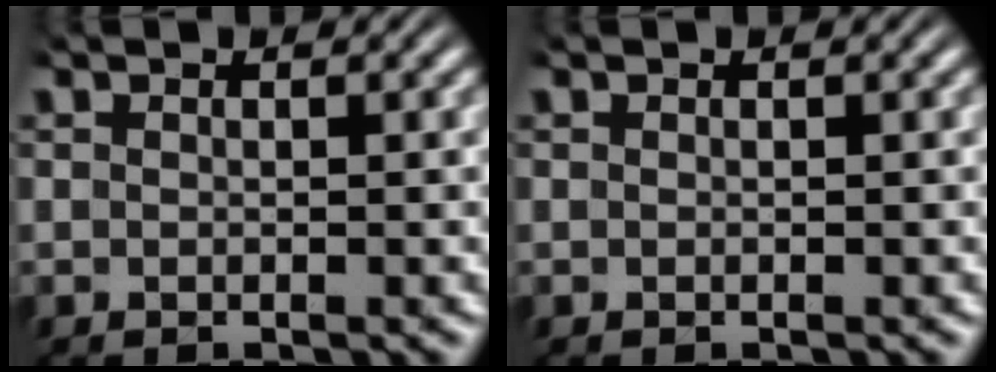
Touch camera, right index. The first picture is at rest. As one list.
[{"total": 0.0}]